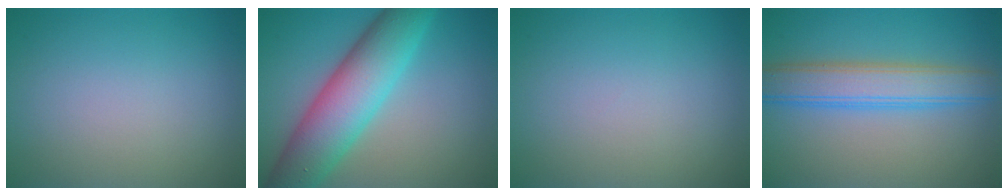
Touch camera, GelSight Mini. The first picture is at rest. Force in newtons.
{"total": 9.1, "press": 9.1, "slide": 0.2}
{"total": 0.0}
{"total": 5.3, "press": 5.2, "slide": 0.2}